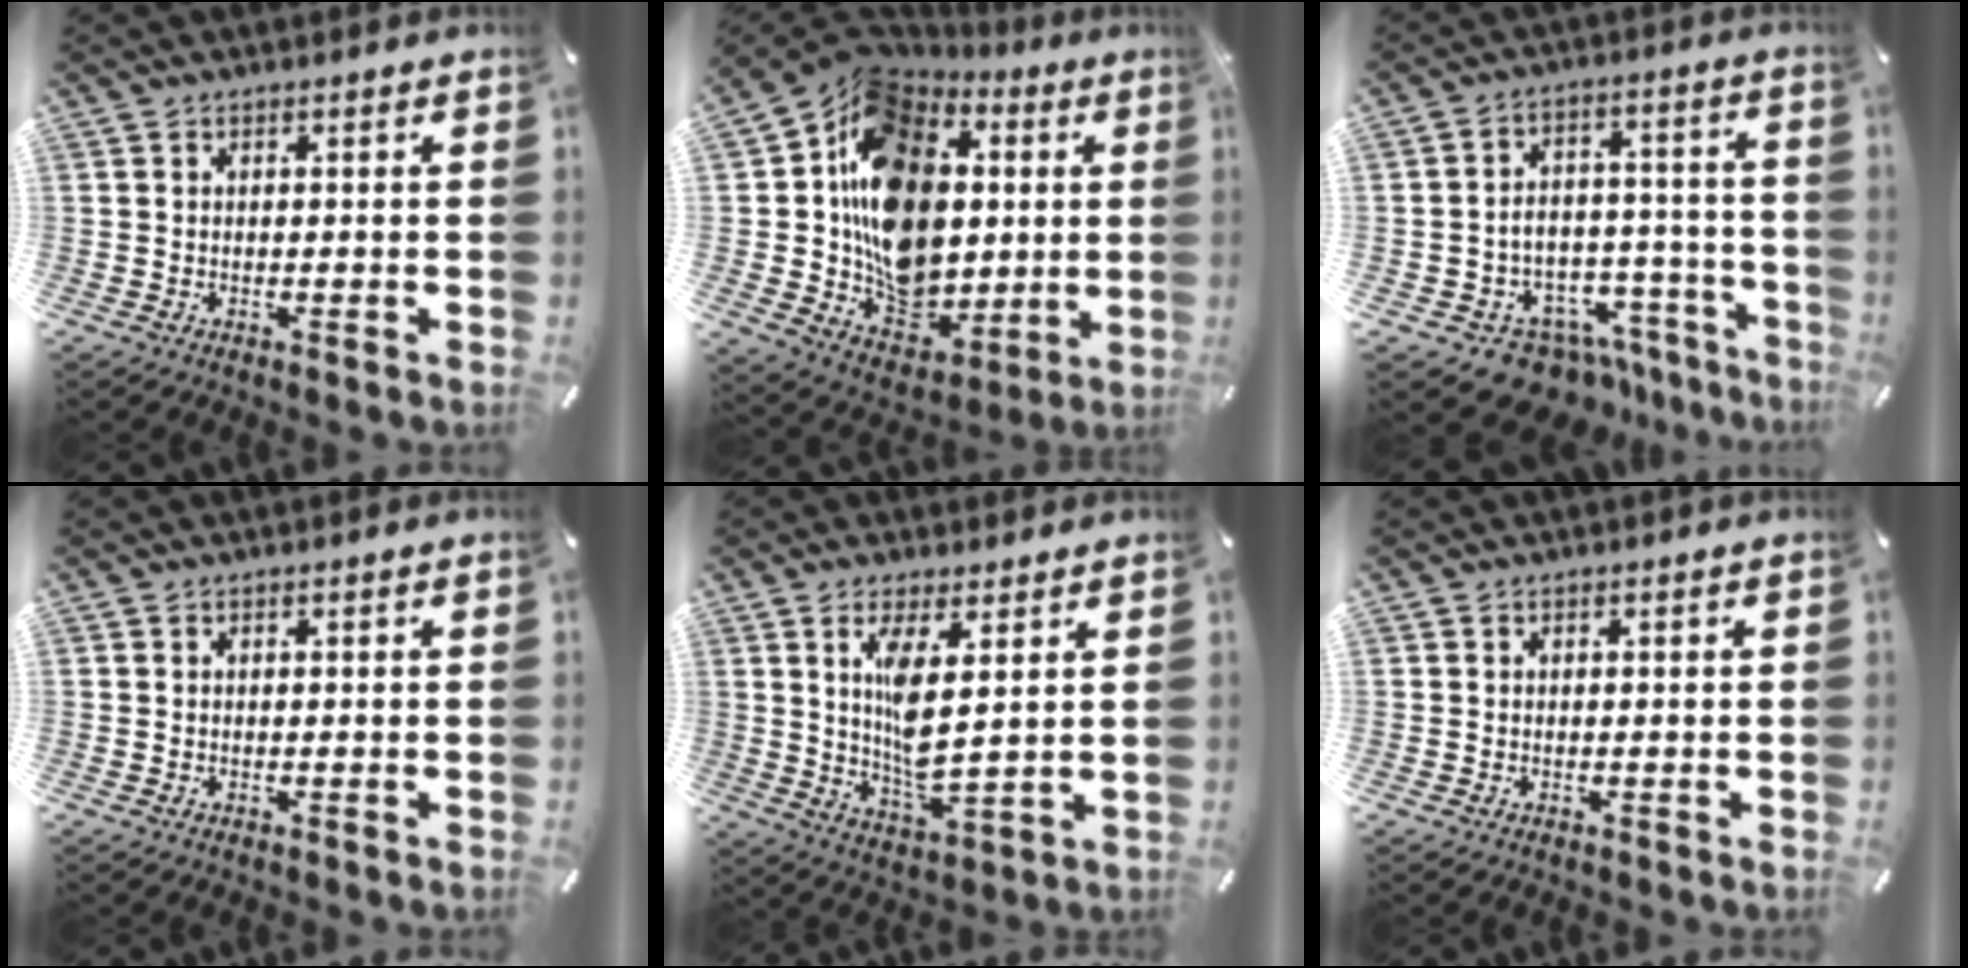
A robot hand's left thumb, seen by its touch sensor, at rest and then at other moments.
{"total": 19.5, "force": [3.0, 15.4, 11.6], "torque": [-0.202, -0.029, 0.055]}
{"total": 9.8, "force": [-6.7, 6.6, 2.4], "torque": [-0.027, 0.045, -0.109]}
{"total": 0.0}
{"total": 8.8, "force": [3.3, 2.8, 7.7], "torque": [-0.160, -0.026, 0.051]}
{"total": 0.0}